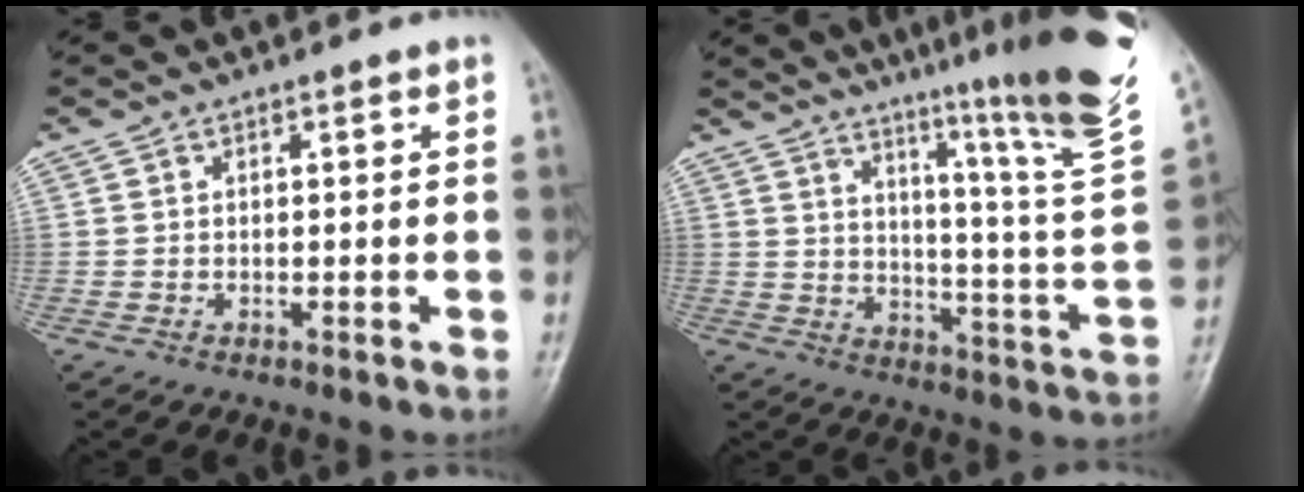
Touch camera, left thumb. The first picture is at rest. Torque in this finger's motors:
{"motor_torque": [2.96, 2.04, 0.87, -1.91, 0.24]}